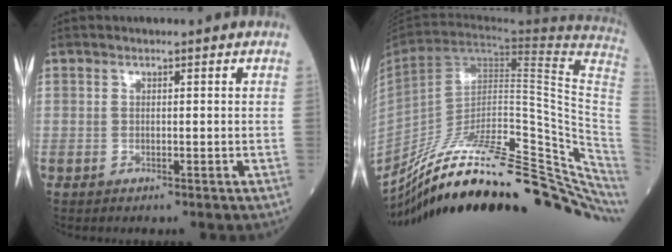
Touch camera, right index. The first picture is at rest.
{"total": 37.5, "force": [-26.9, 6.7, 25.3], "torque": [-0.302, -0.025, -0.395]}